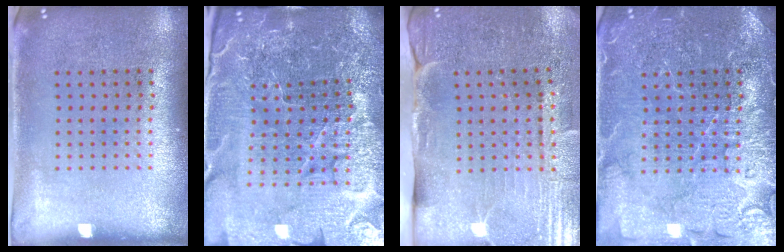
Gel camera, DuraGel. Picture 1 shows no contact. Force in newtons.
{"total": 5.9, "press": 5.4, "slide": 2.3}
{"total": 3.7, "press": 3.5, "slide": 1.2}
{"total": 4.1, "press": 4.1, "slide": 0.6}